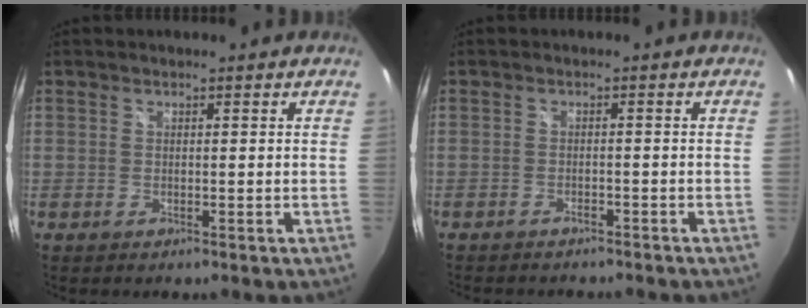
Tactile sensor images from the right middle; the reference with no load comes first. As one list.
[{"total": 3.9, "force": [-3.5, 1.3, 1.2], "torque": [-0.034, -0.009, -0.050]}]